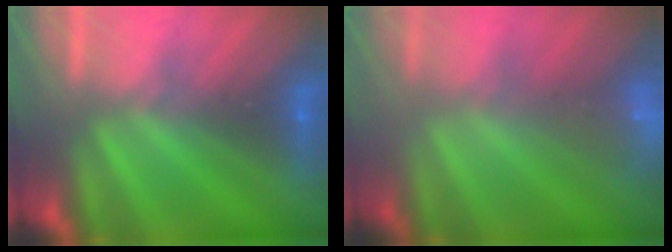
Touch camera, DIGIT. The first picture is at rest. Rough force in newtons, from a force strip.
{"total": 2.3}